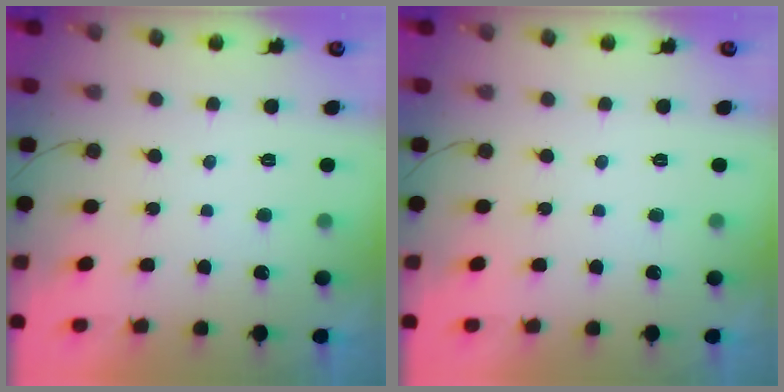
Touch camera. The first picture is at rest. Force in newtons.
{"total": 0.0}